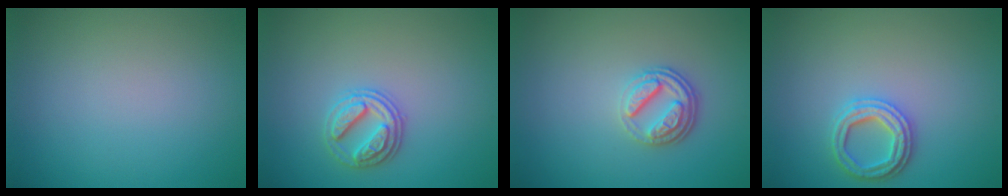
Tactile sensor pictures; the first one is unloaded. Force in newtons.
{"total": 2.6, "press": 2.6, "slide": 0.5}
{"total": 3.5, "press": 2.6, "slide": 2.3}
{"total": 2.8, "press": 2.7, "slide": 0.7}